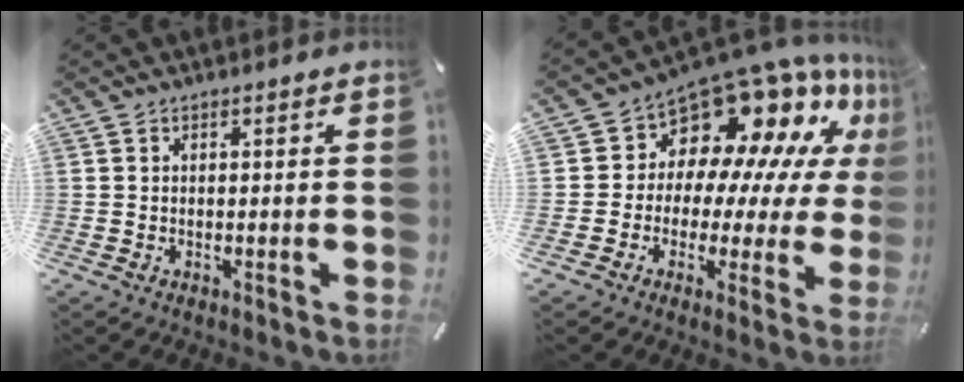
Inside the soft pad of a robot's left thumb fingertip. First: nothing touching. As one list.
[{"total": 13.7, "force": [10.7, 7.5, 4.1], "torque": [-0.067, -0.114, 0.181]}]